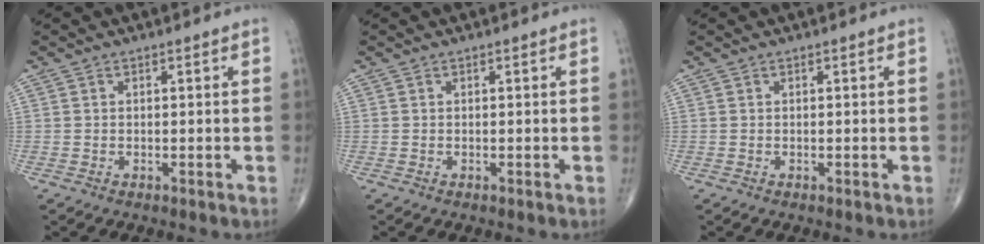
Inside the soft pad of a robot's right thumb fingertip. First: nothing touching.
{"total": 0.0}
{"total": 0.0}